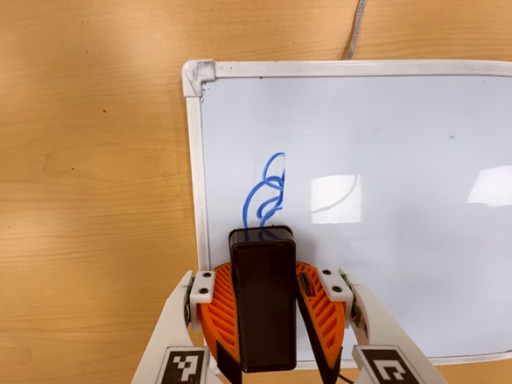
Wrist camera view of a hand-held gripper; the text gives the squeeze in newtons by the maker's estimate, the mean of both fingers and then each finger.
{"total": 15.2, "left": 17.6, "right": 12.9}